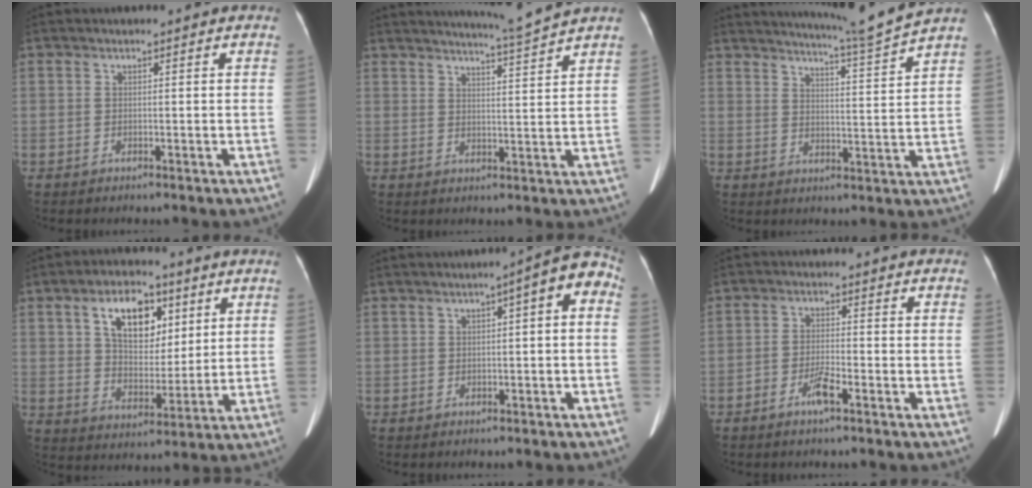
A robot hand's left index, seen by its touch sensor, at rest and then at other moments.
{"total": 6.9, "force": [6.3, -2.1, 1.7], "torque": [-0.035, -0.020, 0.097]}
{"total": 9.9, "force": [9.1, -2.9, 2.7], "torque": [-0.053, -0.042, 0.134]}
{"total": 10.4, "force": [4.5, 5.8, 7.4], "torque": [-0.133, 0.021, 0.080]}
{"total": 5.2, "force": [0.4, 1.2, 5.0], "torque": [-0.050, 0.029, -0.005]}
{"total": 3.5, "force": [-2.9, 0.3, 2.0], "torque": [-0.041, -0.017, -0.049]}